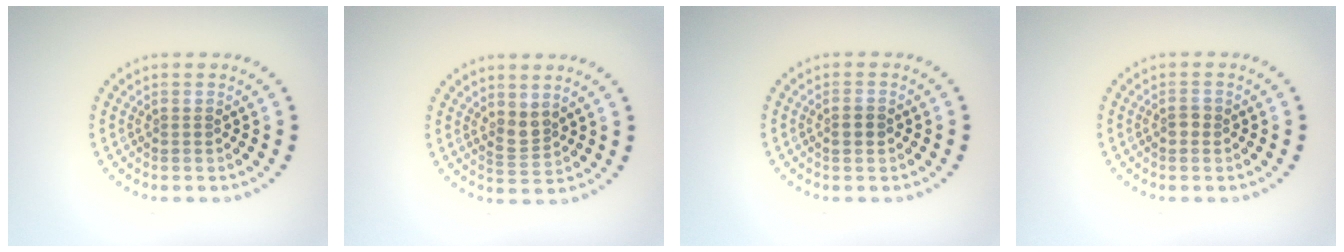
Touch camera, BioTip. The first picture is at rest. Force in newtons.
{"total": 2.0, "press": 1.6, "slide": 1.2}
{"total": 1.2, "press": 1.2, "slide": 0.0}
{"total": 1.0, "press": 1.0, "slide": 0.1}